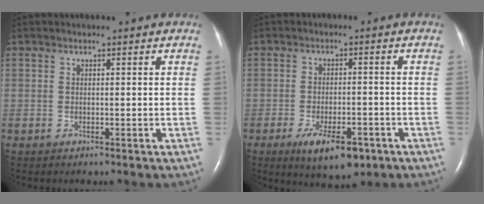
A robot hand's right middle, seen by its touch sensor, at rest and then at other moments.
{"total": 8.2, "force": [-4.8, 2.9, 6.0], "torque": [-0.097, -0.008, -0.068]}